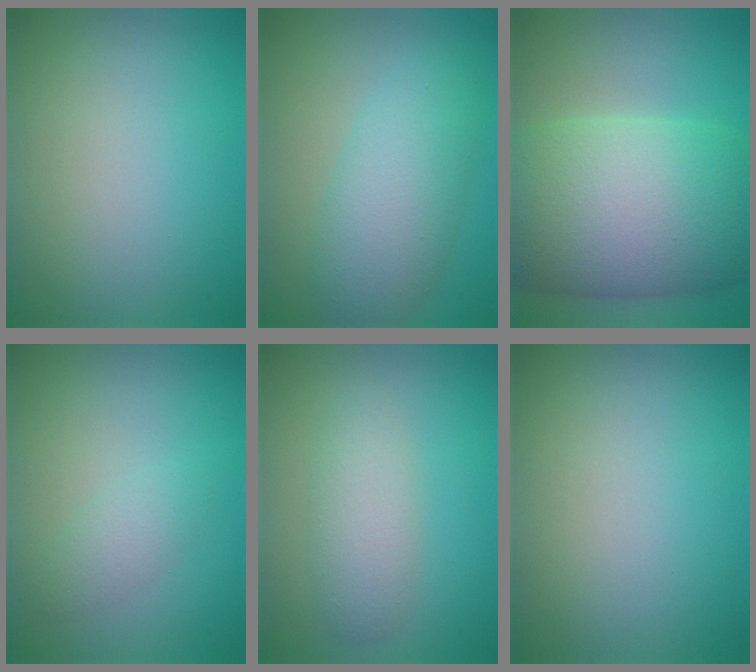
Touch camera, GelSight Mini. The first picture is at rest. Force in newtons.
{"total": 5.6, "press": 5.6, "slide": 0.2}
{"total": 13.7, "press": 13.7, "slide": 0.4}
{"total": 1.6, "press": 1.6, "slide": 0.1}
{"total": 2.9, "press": 2.9, "slide": 0.0}
{"total": 0.0}